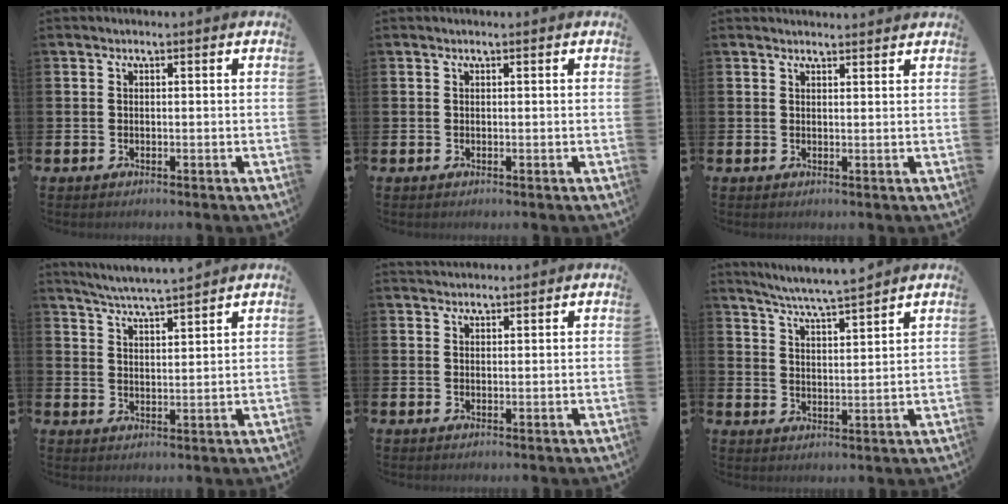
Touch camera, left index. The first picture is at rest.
{"total": 0.0}
{"total": 1.7, "force": [1.7, 0.1, 0.0], "torque": [0.009, -0.009, 0.029]}
{"total": 4.8, "force": [4.8, -0.5, 0.8], "torque": [-0.033, -0.026, 0.084]}
{"total": 1.7, "force": [1.7, 0.4, 0.0], "torque": [0.008, -0.006, 0.029]}
{"total": 5.8, "force": [5.6, -0.7, 1.3], "torque": [-0.046, -0.034, 0.098]}